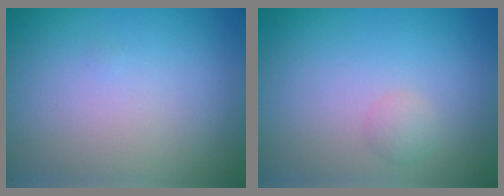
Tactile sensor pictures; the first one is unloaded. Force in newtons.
{"total": 1.1, "press": 1.1, "slide": 0.1}